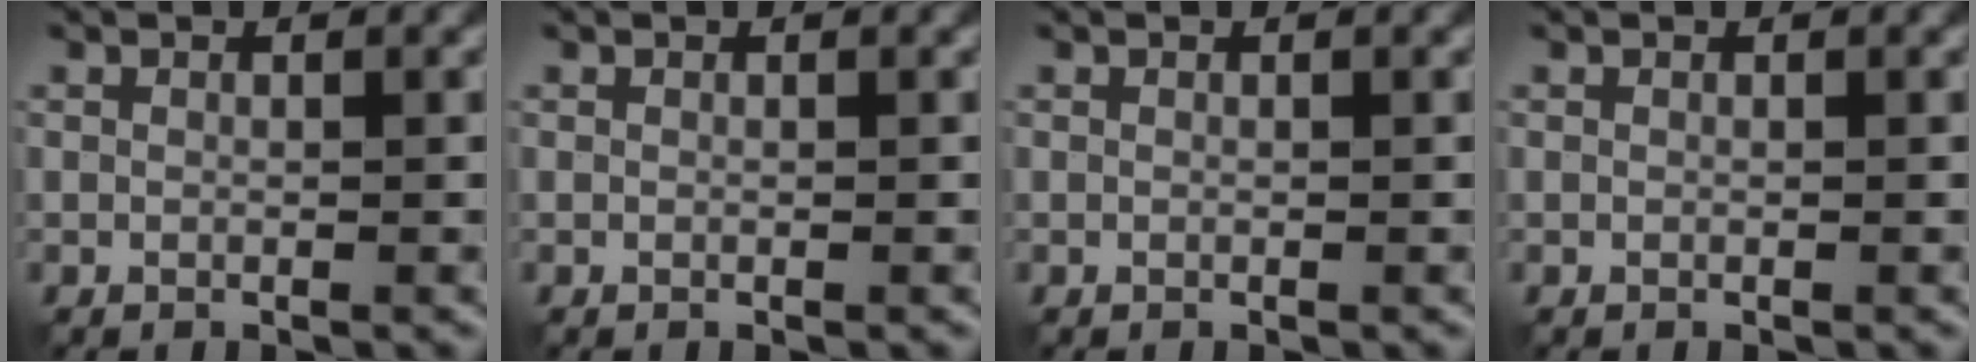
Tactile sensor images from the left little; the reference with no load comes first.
{"total": 0.0}
{"total": 0.0}
{"total": 0.0}